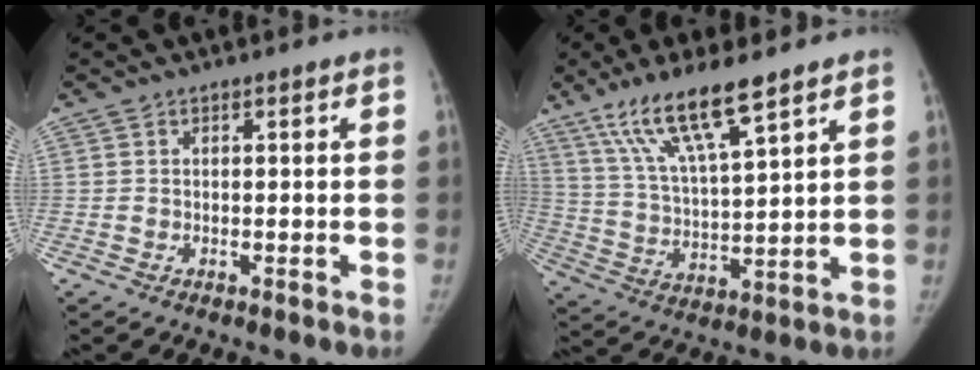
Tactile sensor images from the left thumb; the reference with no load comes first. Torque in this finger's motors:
{"motor_torque": [0.31, 0.13, 1.50, -1.27, 0.12]}